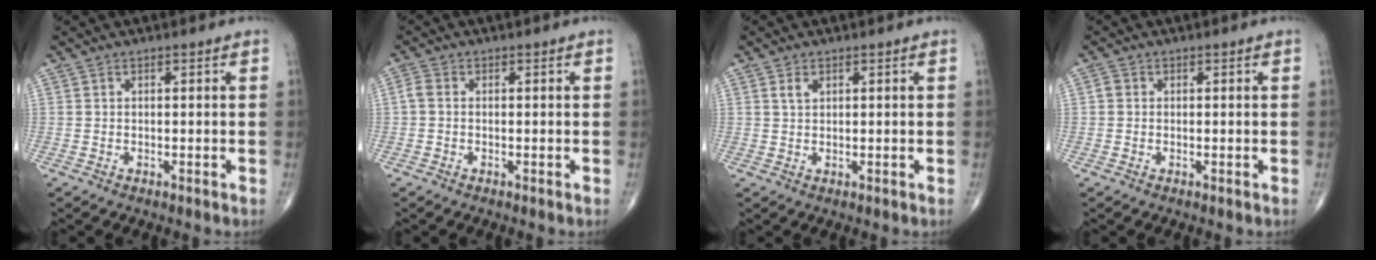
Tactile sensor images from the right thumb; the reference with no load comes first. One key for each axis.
{"total": 1.8, "fx": -0.2, "fy": 1.2, "fz": 1.3, "tx": -0.026, "ty": 0.003, "tz": -0.009}
{"total": 1.7, "fx": 0.8, "fy": 1.0, "fz": 1.1, "tx": -0.020, "ty": 0.001, "tz": 0.019}
{"total": 1.1, "fx": 0.0, "fy": 1.0, "fz": 0.5, "tx": -0.005, "ty": 0.002, "tz": -0.002}